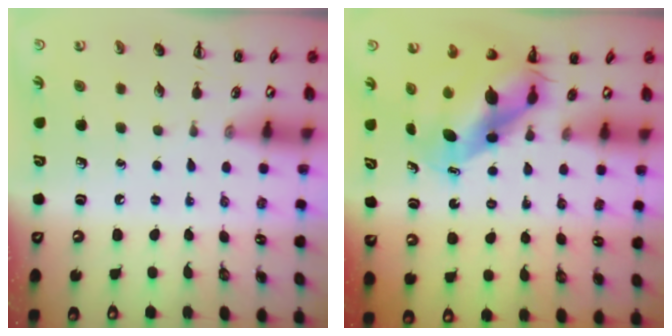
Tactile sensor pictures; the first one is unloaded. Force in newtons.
{"total": 7.3, "press": 7.0, "slide": 1.9}